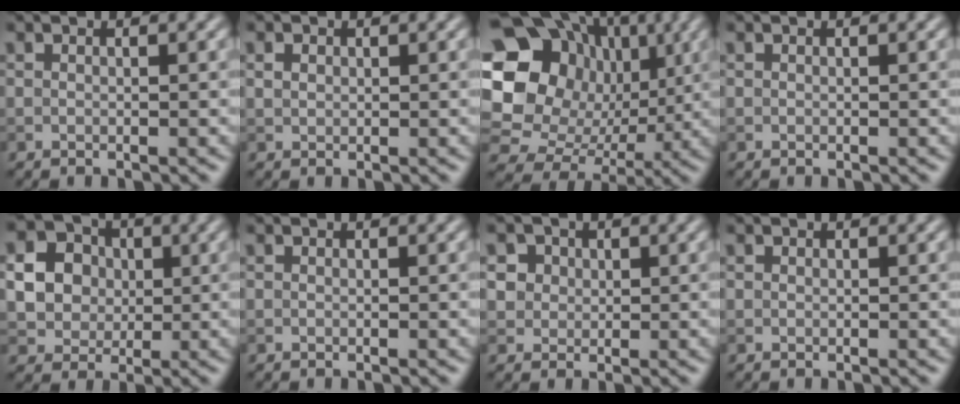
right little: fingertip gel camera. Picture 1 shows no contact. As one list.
[{"total": 1.0, "force": [0.4, 0.8, 0.5], "torque": [-0.010, 0.001, 0.006]}, {"total": 18.6, "force": [3.3, 16.4, 8.1], "torque": [-0.191, 0.038, 0.049]}, {"total": 0.0}, {"total": 5.2, "force": [0.4, 4.6, 2.2], "torque": [-0.049, 0.007, -0.001]}, {"total": 0.0}, {"total": 3.8, "force": [1.6, 3.1, 1.5], "torque": [-0.028, 0.010, 0.027]}, {"total": 0.0}]